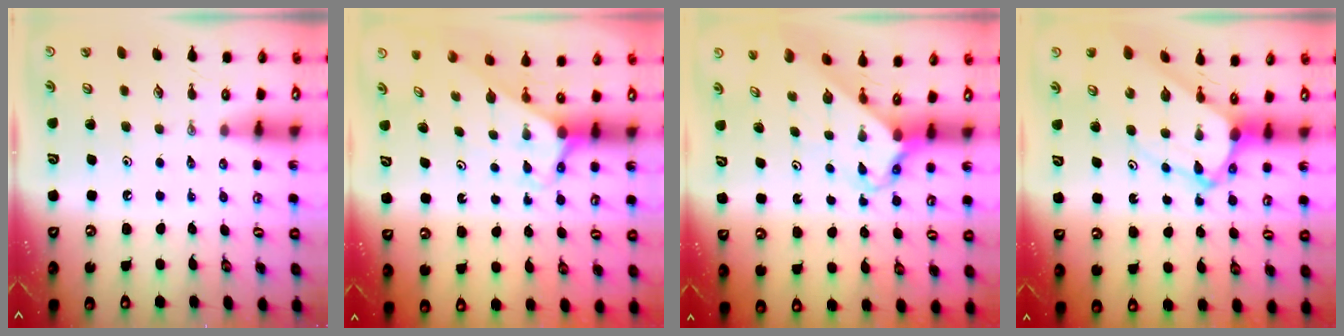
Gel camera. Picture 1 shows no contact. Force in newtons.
{"total": 2.7, "press": 2.7, "slide": 0.2}
{"total": 2.5, "press": 2.5, "slide": 0.1}
{"total": 7.3, "press": 7.3, "slide": 0.7}